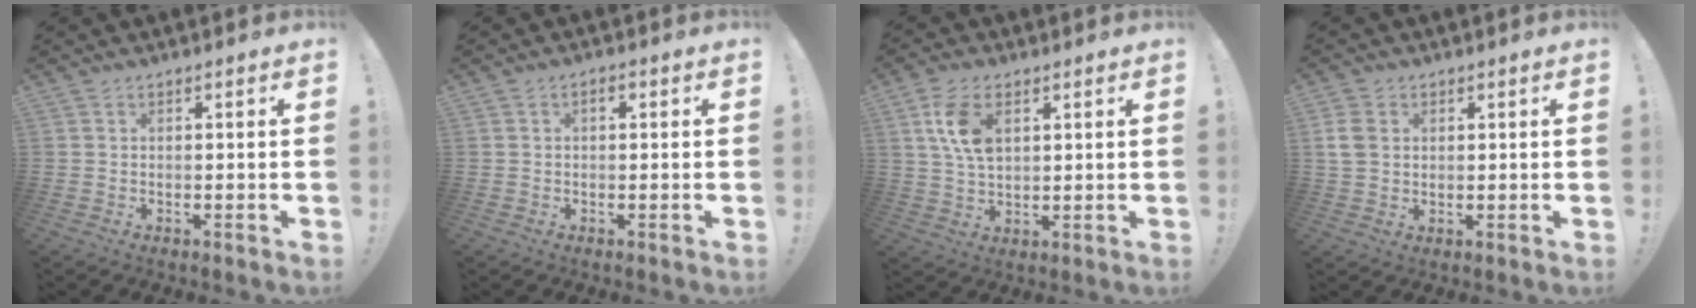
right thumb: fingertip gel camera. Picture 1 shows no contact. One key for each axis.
{"total": 1.3, "fx": -0.3, "fy": 0.8, "fz": 1.0, "tx": -0.015, "ty": 0.005, "tz": -0.007}
{"total": 9.5, "fx": 3.3, "fy": 5.6, "fz": 6.9, "tx": -0.136, "ty": 0.000, "tz": 0.062}
{"total": 6.2, "fx": 1.7, "fy": 4.6, "fz": 3.8, "tx": -0.078, "ty": 0.002, "tz": 0.033}